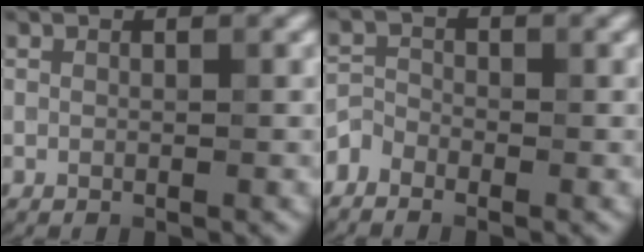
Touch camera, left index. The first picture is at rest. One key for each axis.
{"total": 1.8, "fx": -1.5, "fy": 0.9, "fz": 0.3, "tx": -0.009, "ty": 0.006, "tz": -0.036}